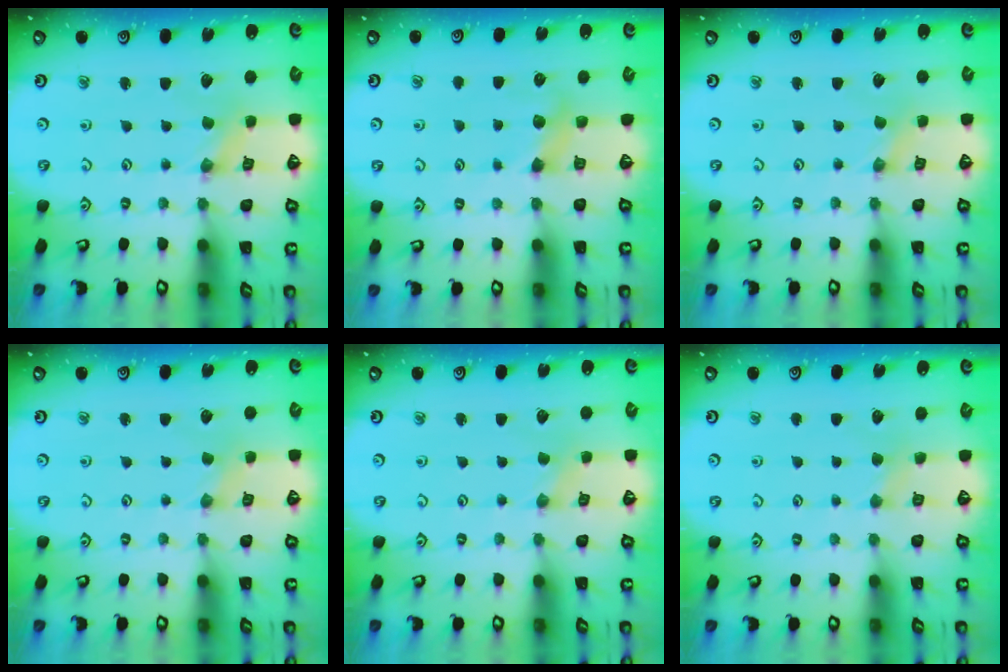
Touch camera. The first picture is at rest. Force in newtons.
{"total": 4.3, "press": 4.2, "slide": 0.9}
{"total": 0.0}
{"total": 0.0}
{"total": 0.0}
{"total": 2.5, "press": 2.4, "slide": 0.4}